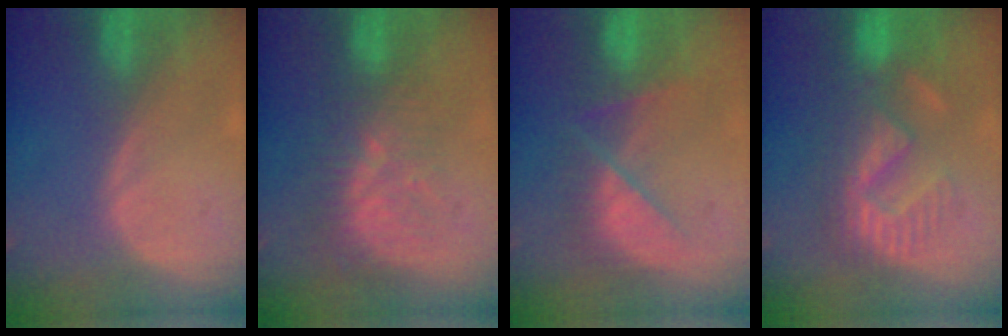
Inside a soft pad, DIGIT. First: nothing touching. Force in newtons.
{"total": 9.0, "press": 7.6, "slide": 4.9}
{"total": 7.1, "press": 6.9, "slide": 1.3}
{"total": 9.4, "press": 9.0, "slide": 2.7}